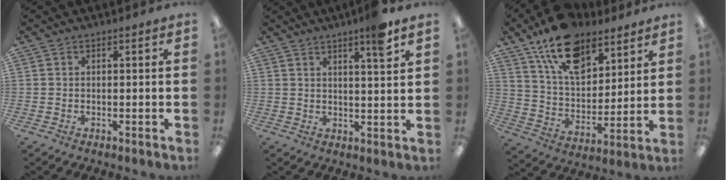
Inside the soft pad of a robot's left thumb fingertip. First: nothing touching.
{"total": 5.2, "force": [3.7, 0.4, 3.6], "torque": [-0.056, -0.019, 0.058]}
{"total": 17.2, "force": [11.6, 9.1, 8.9], "torque": [-0.157, -0.053, 0.212]}